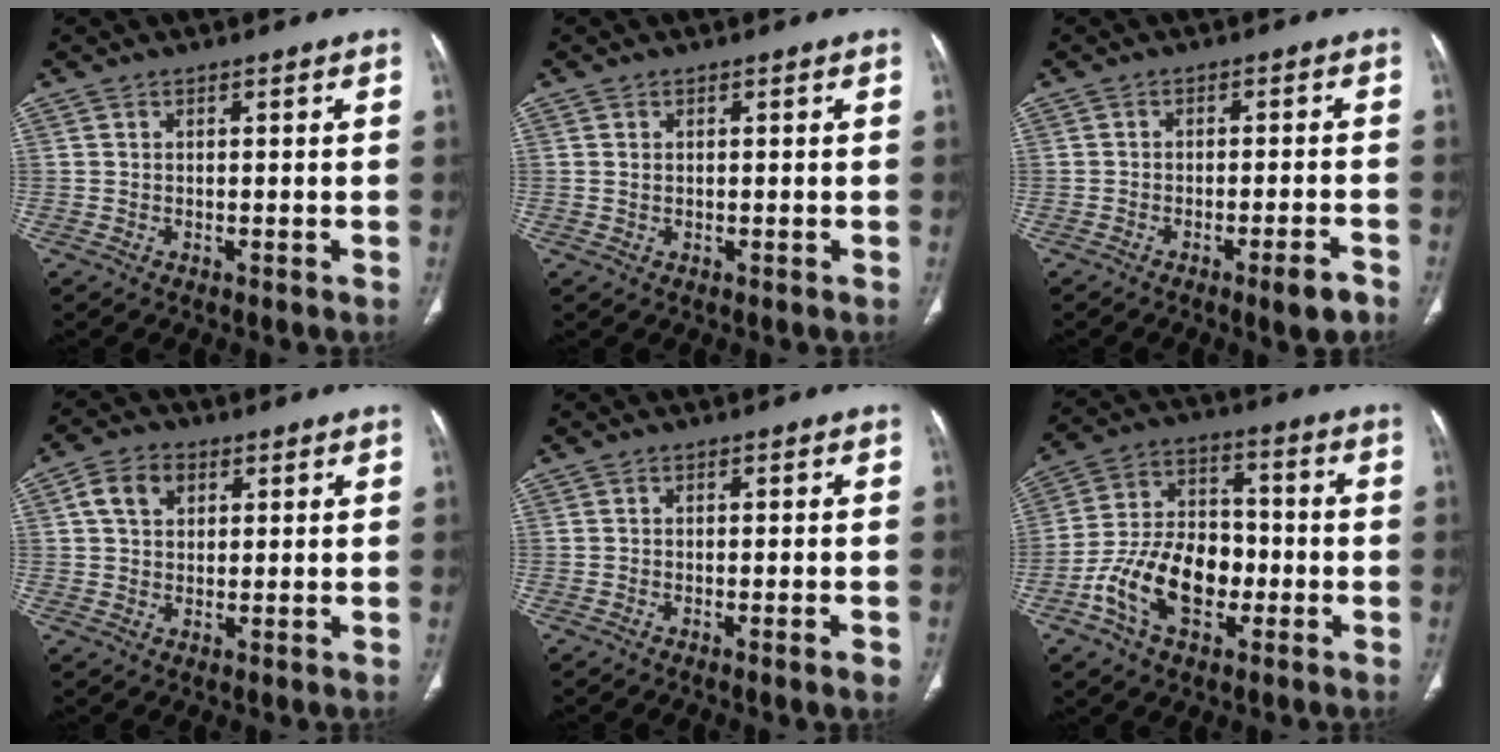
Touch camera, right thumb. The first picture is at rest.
{"total": 0.6, "force": [0.2, 0.4, 0.4], "torque": [-0.004, 0.000, 0.006]}
{"total": 4.6, "force": [-2.9, 0.7, 3.5], "torque": [-0.048, 0.012, -0.042]}
{"total": 6.0, "force": [2.0, 4.4, 3.5], "torque": [-0.051, 0.005, 0.031]}
{"total": 2.1, "force": [-1.1, 0.0, 1.8], "torque": [-0.026, -0.003, -0.017]}
{"total": 15.2, "force": [-4.8, 9.8, 10.6], "torque": [-0.170, 0.039, -0.089]}